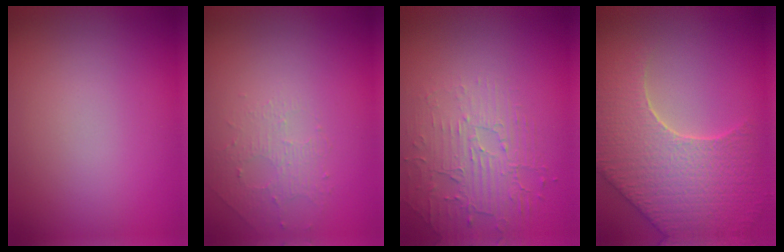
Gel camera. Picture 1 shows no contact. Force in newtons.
{"total": 1.4, "press": 0.7, "slide": 1.2}
{"total": 2.2, "press": 1.7, "slide": 1.5}
{"total": 7.7, "press": 6.1, "slide": 4.6}